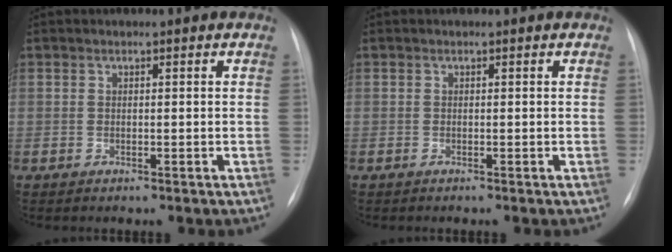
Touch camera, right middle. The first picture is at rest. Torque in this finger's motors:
{"motor_torque": [-0.64, -0.40, -0.03, 0.00]}